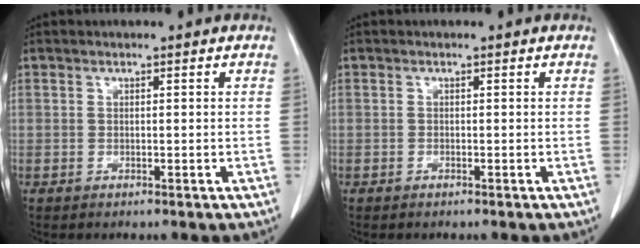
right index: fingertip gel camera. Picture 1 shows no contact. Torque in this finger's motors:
{"motor_torque": [-0.01, 0.02, -0.01, 0.01]}